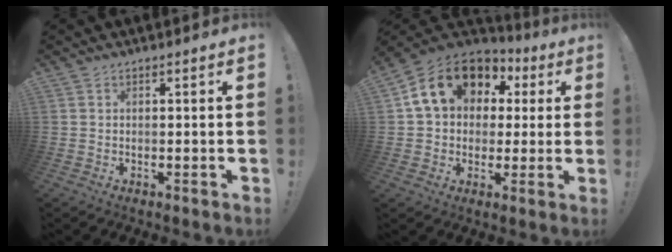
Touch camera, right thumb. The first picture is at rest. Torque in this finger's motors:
{"motor_torque": [1.55, 2.45, 0.96, -0.20, 0.11]}